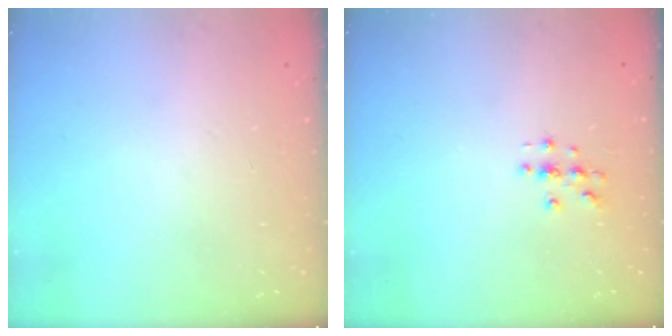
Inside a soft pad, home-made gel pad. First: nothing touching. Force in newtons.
{"total": 2.7, "press": 2.7, "slide": 0.3}